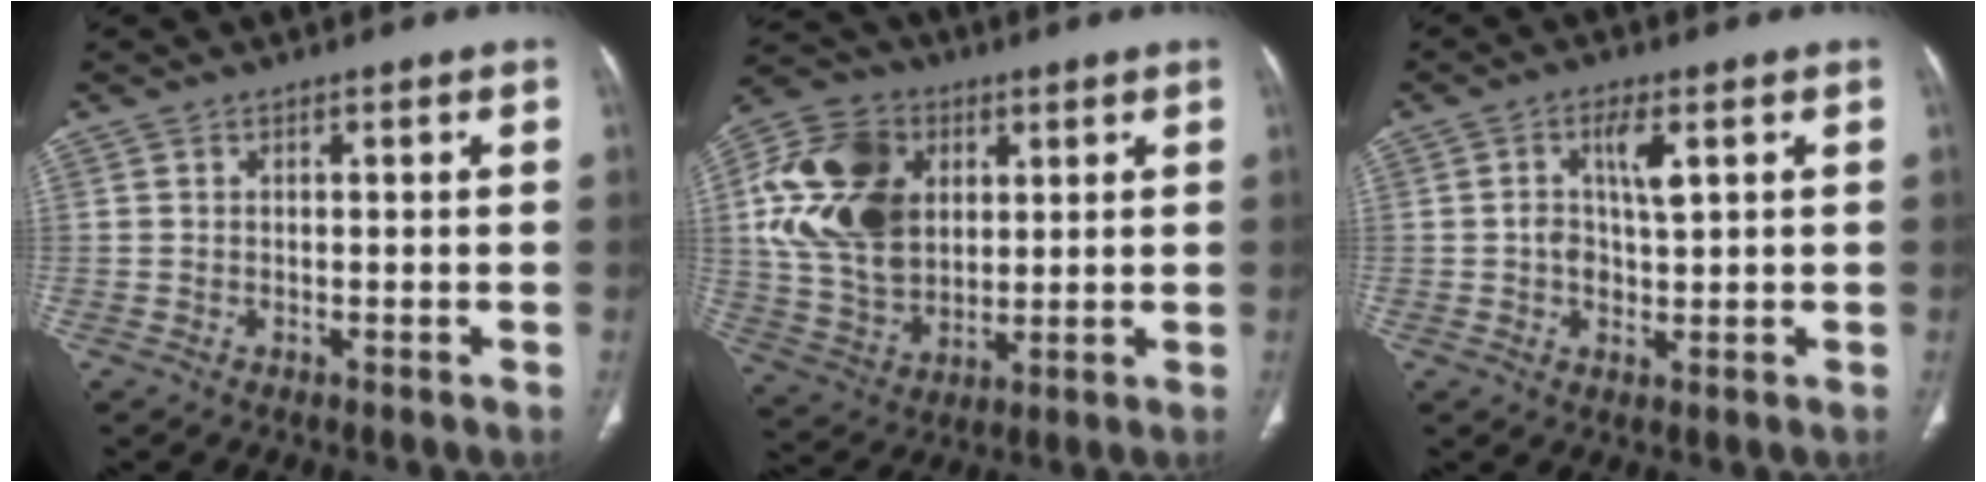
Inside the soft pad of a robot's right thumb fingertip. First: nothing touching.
{"total": 19.2, "force": [4.5, 14.0, 12.3], "torque": [-0.223, -0.001, 0.088]}
{"total": 5.6, "force": [1.3, 2.7, 4.7], "torque": [-0.084, 0.004, 0.027]}